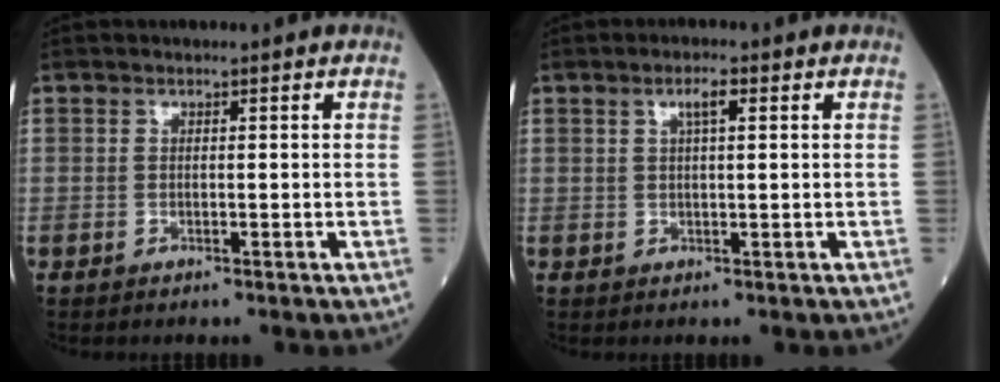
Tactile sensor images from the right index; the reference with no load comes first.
{"total": 2.6, "force": [1.1, 0.4, 2.4], "torque": [-0.045, 0.004, 0.019]}